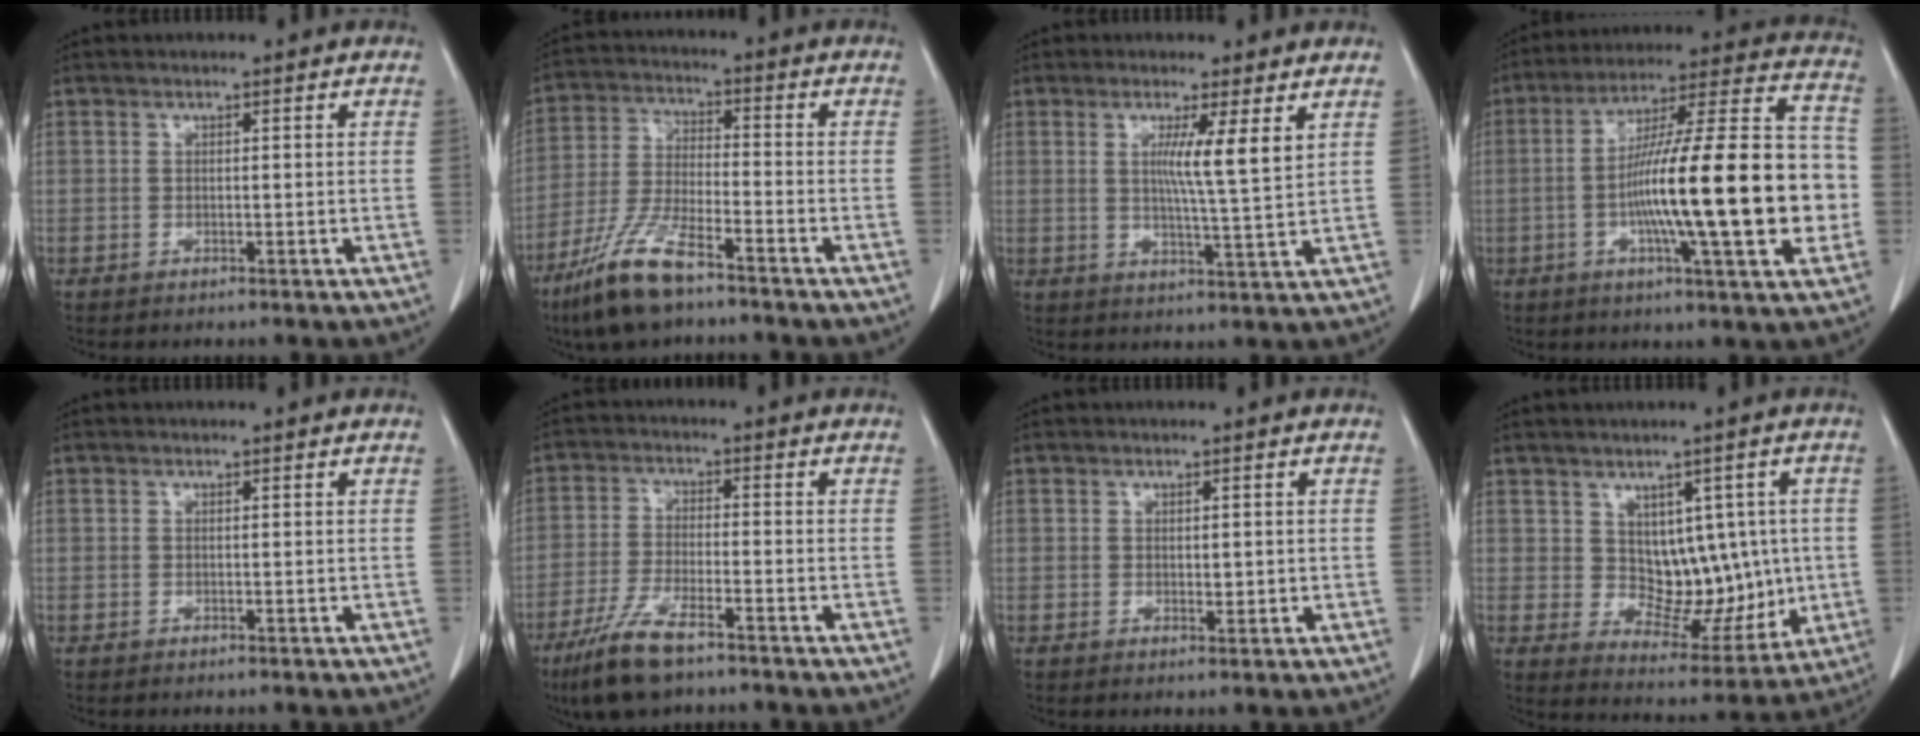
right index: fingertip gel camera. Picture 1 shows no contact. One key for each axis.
{"total": 10.7, "fx": -7.4, "fy": 2.0, "fz": 7.4, "tx": -0.166, "ty": -0.023, "tz": -0.144}
{"total": 6.2, "fx": 2.2, "fy": -0.6, "fz": 5.7, "tx": -0.098, "ty": -0.009, "tz": 0.034}
{"total": 23.0, "fx": -3.4, "fy": 2.4, "fz": 22.6, "tx": -0.323, "ty": 0.017, "tz": -0.054}
{"total": 0.0}
{"total": 8.7, "fx": -6.0, "fy": 1.8, "fz": 6.0, "tx": -0.131, "ty": -0.020, "tz": -0.110}
{"total": 1.4, "fx": 0.2, "fy": 0.8, "fz": 1.1, "tx": -0.012, "ty": -0.001, "tz": 0.009}
{"total": 9.4, "fx": 1.2, "fy": 6.2, "fz": 7.0, "tx": -0.077, "ty": 0.016, "tz": 0.043}